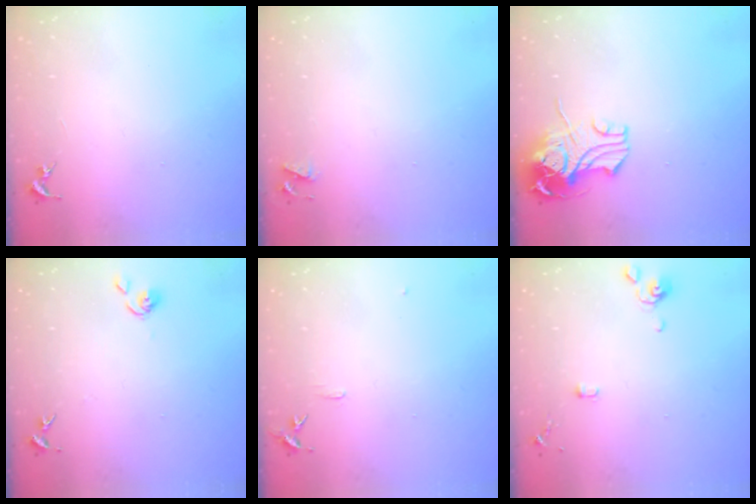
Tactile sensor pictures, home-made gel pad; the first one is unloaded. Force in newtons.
{"total": 4.1, "press": 4.0, "slide": 0.7}
{"total": 11.8, "press": 11.7, "slide": 2.1}
{"total": 6.3, "press": 6.3, "slide": 0.5}
{"total": 5.8, "press": 5.8, "slide": 0.6}
{"total": 4.0, "press": 4.0, "slide": 0.8}